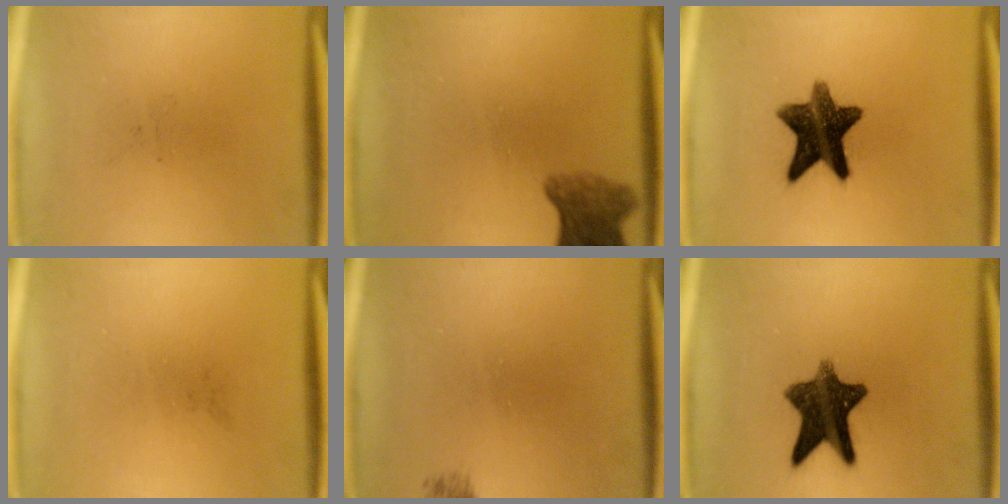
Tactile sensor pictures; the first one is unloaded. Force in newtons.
{"total": 5.7}
{"total": 12.1}
{"total": 0.0}
{"total": 0.7}
{"total": 10.9}